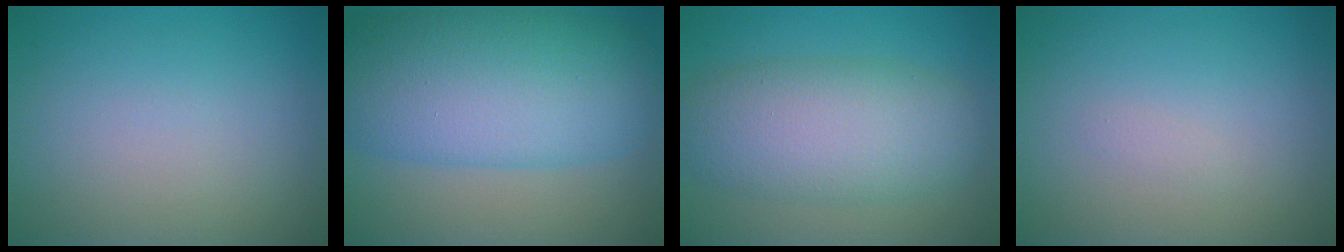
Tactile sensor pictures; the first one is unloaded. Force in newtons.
{"total": 12.0, "press": 12.0, "slide": 0.2}
{"total": 7.5, "press": 7.4, "slide": 0.4}
{"total": 0.5, "press": 0.5, "slide": 0.0}